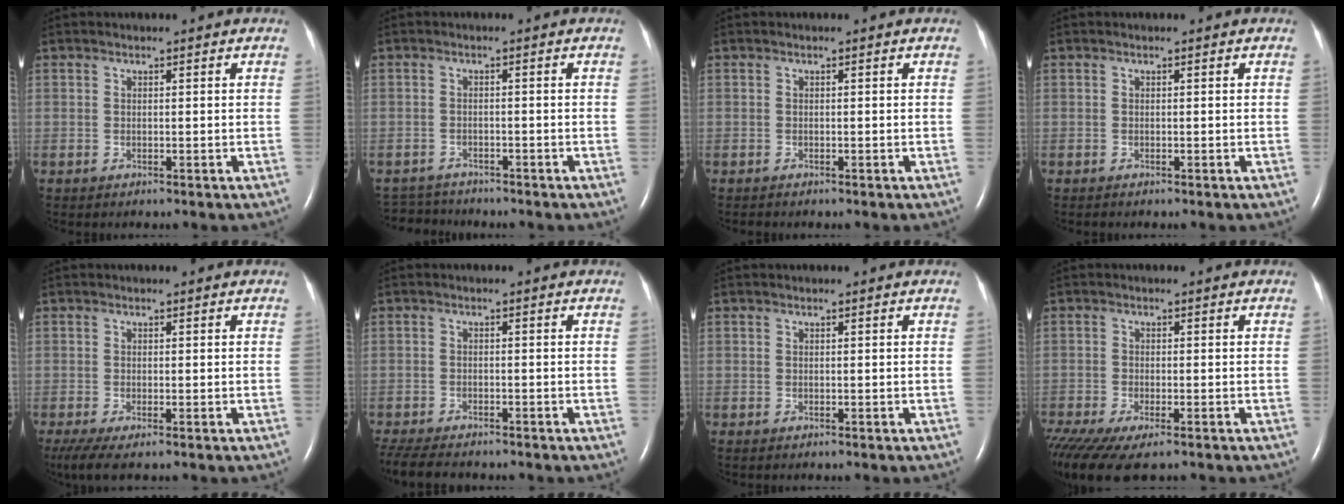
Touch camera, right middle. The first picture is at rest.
{"total": 4.1, "force": [-4.1, 0.8, -0.4], "torque": [0.002, -0.010, -0.067]}
{"total": 0.0}
{"total": 0.0}
{"total": 3.8, "force": [-2.2, 0.8, 2.9], "torque": [-0.060, -0.015, -0.042]}
{"total": 8.3, "force": [-7.3, 2.0, 3.6], "torque": [-0.069, -0.015, -0.116]}
{"total": 0.0}
{"total": 10.6, "force": [-7.6, 2.8, 6.8], "torque": [-0.137, -0.021, -0.123]}